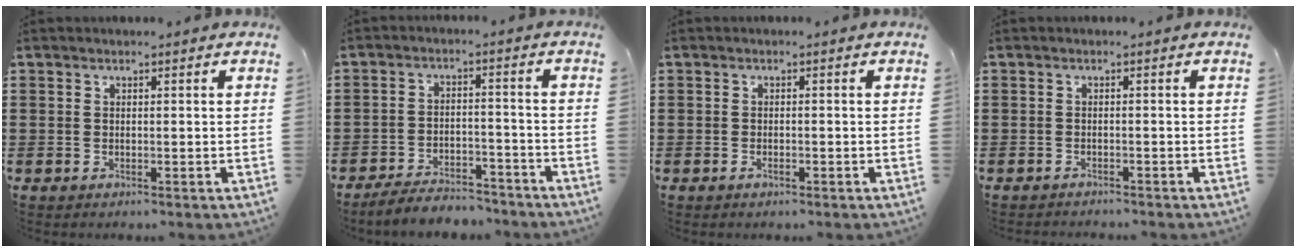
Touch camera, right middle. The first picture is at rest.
{"total": 5.1, "force": [-5.0, 0.9, 0.9], "torque": [-0.021, 0.008, -0.100]}
{"total": 0.9, "force": [-0.5, 0.3, 0.7], "torque": [-0.015, -0.004, -0.008]}
{"total": 0.8, "force": [-0.8, 0.0, 0.0], "torque": [-0.002, 0.001, -0.018]}